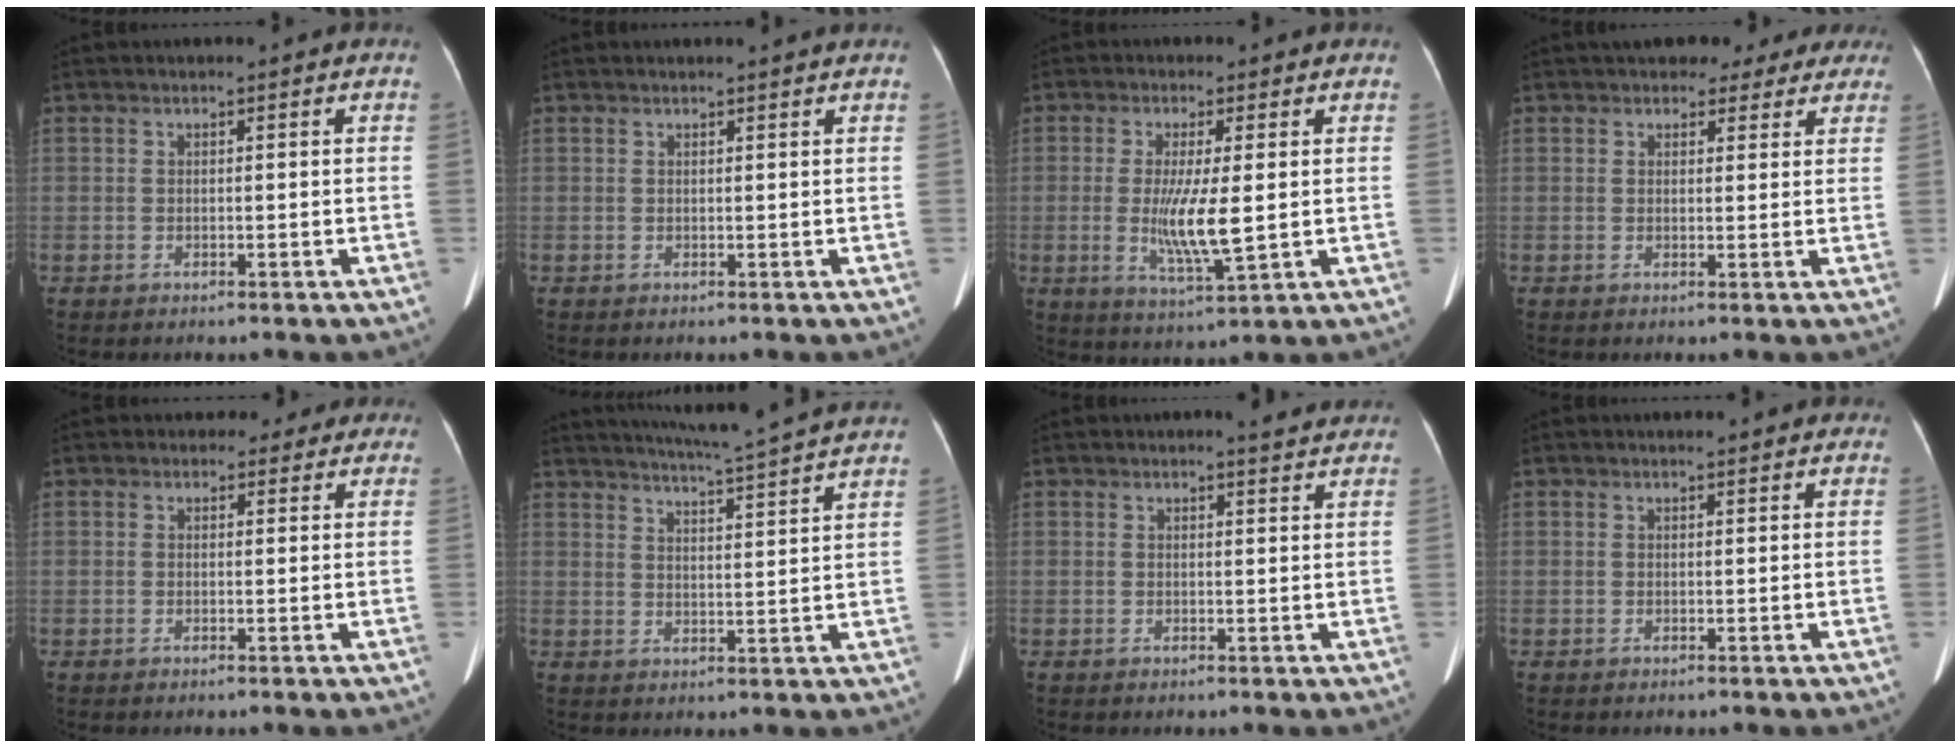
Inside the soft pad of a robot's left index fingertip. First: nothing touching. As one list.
[{"total": 1.7, "force": [1.6, -0.4, 0.4], "torque": [-0.014, 0.001, 0.020]}, {"total": 7.6, "force": [-0.2, 0.9, 7.5], "torque": [-0.150, -0.021, -0.003]}, {"total": 9.5, "force": [7.9, 4.4, 2.9], "torque": [-0.011, 0.021, 0.084]}, {"total": 2.9, "force": [2.0, 2.0, 0.1], "torque": [0.008, 0.002, 0.014]}, {"total": 13.4, "force": [12.4, -1.6, 5.0], "torque": [-0.094, -0.011, 0.160]}, {"total": 2.8, "force": [2.6, 0.3, 1.0], "torque": [-0.021, -0.001, 0.025]}, {"total": 1.3, "force": [1.0, 0.5, 0.6], "torque": [-0.012, 0.007, 0.012]}]